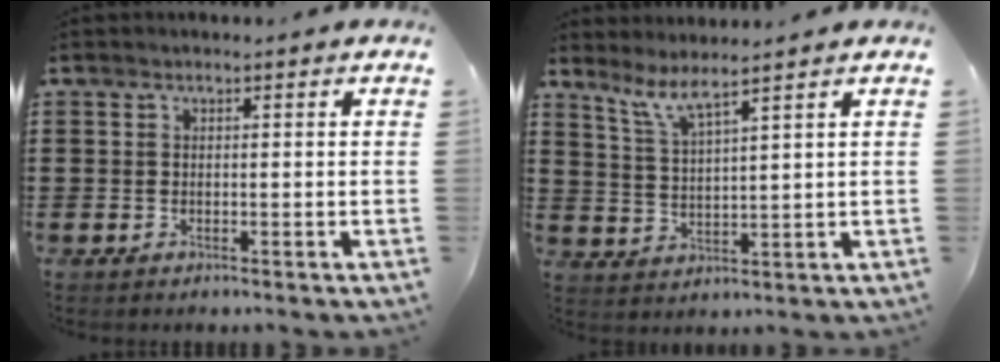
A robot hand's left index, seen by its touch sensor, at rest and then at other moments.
{"total": 4.6, "force": [4.0, -0.2, 2.3], "torque": [-0.059, -0.019, 0.070]}